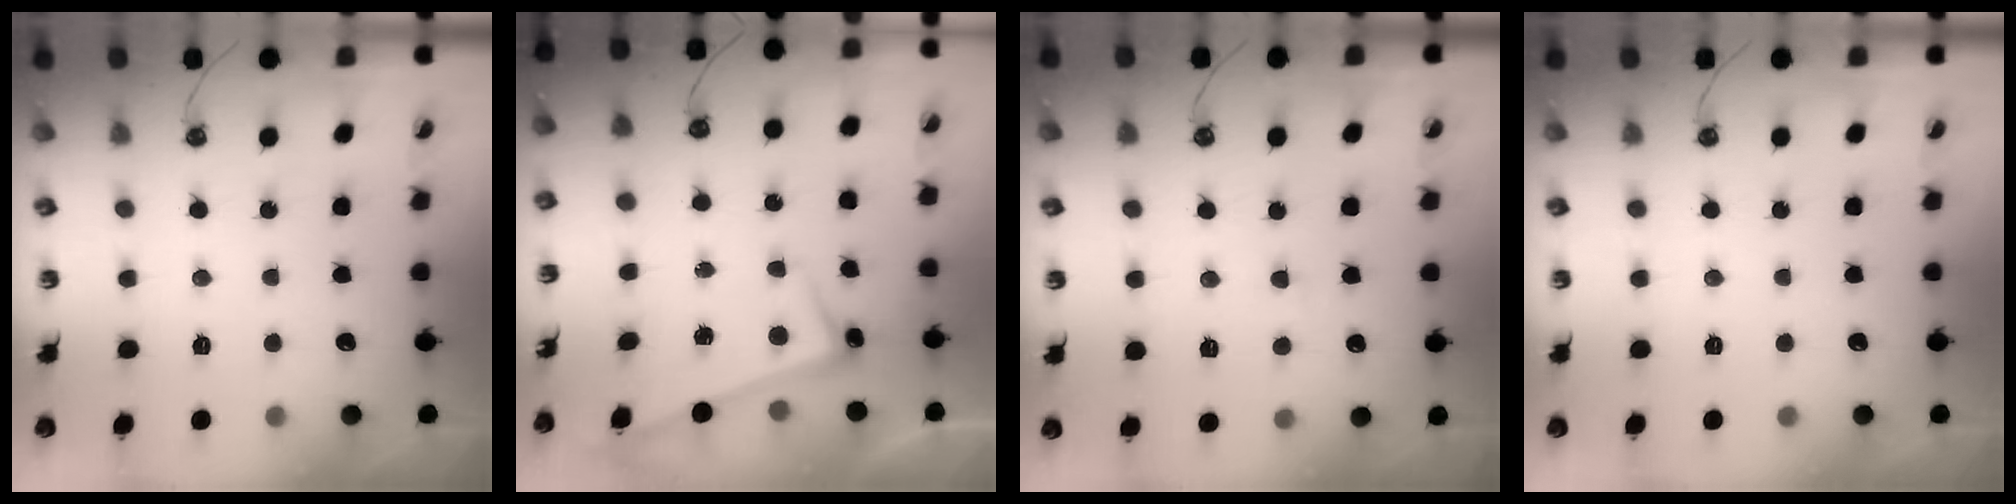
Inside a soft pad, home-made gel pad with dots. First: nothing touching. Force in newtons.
{"total": 2.6, "press": 2.4, "slide": 0.9}
{"total": 4.5, "press": 4.4, "slide": 1.0}
{"total": 0.0}